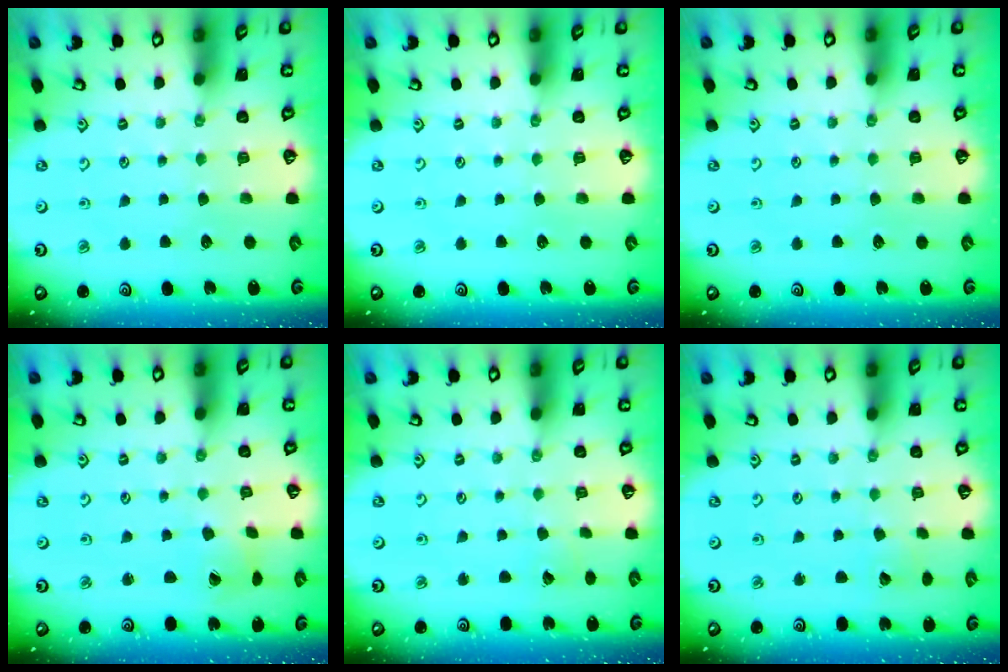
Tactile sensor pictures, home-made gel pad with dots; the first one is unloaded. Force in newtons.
{"total": 0.0}
{"total": 0.0}
{"total": 1.8, "press": 1.7, "slide": 0.2}
{"total": 1.4, "press": 1.4, "slide": 0.0}
{"total": 2.7, "press": 2.6, "slide": 0.4}